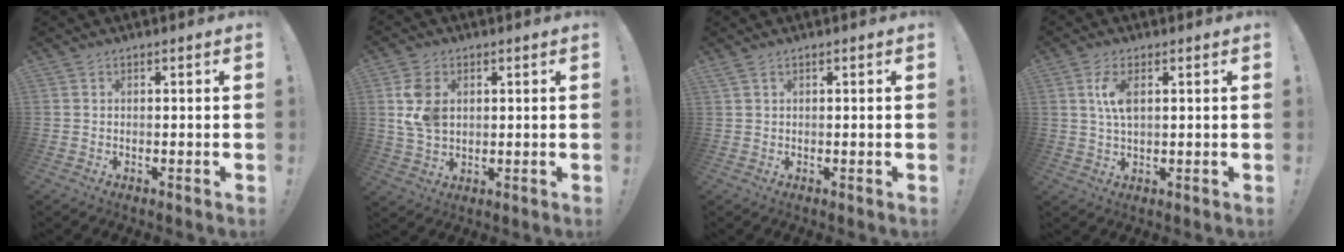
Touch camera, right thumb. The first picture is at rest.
{"total": 9.2, "force": [2.3, 6.6, 6.0], "torque": [-0.115, -0.002, 0.045]}
{"total": 1.4, "force": [0.8, 0.0, 1.1], "torque": [-0.024, 0.000, 0.015]}
{"total": 6.2, "force": [1.7, 2.6, 5.4], "torque": [-0.099, -0.003, 0.025]}